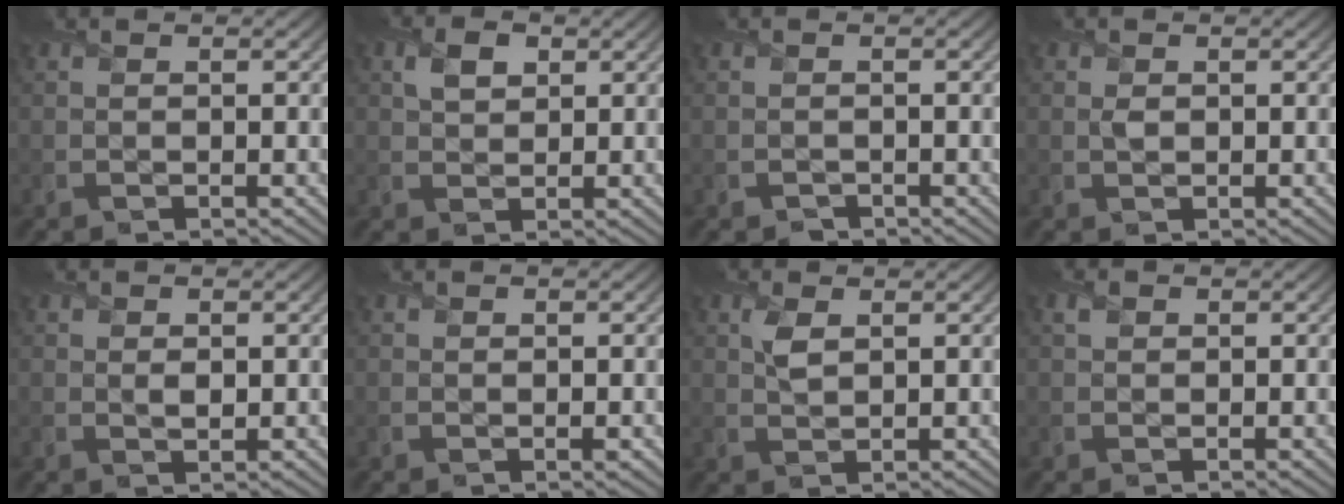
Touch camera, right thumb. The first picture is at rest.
{"total": 3.1, "force": [1.2, 2.2, 1.9], "torque": [-0.043, 0.001, 0.022]}
{"total": 0.8, "force": [-0.6, 0.5, 0.0], "torque": [0.000, -0.003, -0.014]}
{"total": 1.0, "force": [0.3, 0.8, 0.5], "torque": [-0.013, -0.002, 0.004]}
{"total": 1.5, "force": [0.3, 0.9, 1.1], "torque": [-0.023, -0.006, 0.007]}
{"total": 0.5, "force": [0.1, 0.3, 0.4], "torque": [-0.007, -0.004, -0.001]}
{"total": 2.4, "force": [1.1, 1.2, 1.8], "torque": [-0.045, 0.002, 0.022]}
{"total": 1.2, "force": [0.5, 0.9, 0.5], "torque": [-0.012, 0.001, 0.006]}